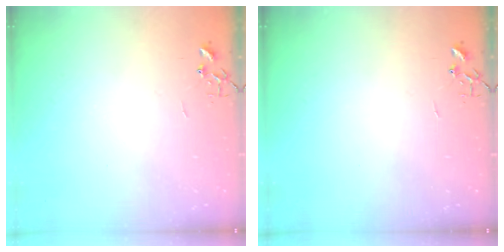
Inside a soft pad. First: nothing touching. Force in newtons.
{"total": 0.0}